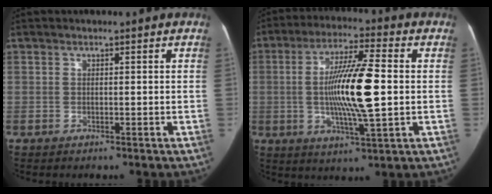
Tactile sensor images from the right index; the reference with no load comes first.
{"total": 13.7, "force": [-0.1, 1.3, 13.6], "torque": [-0.252, 0.000, -0.005]}